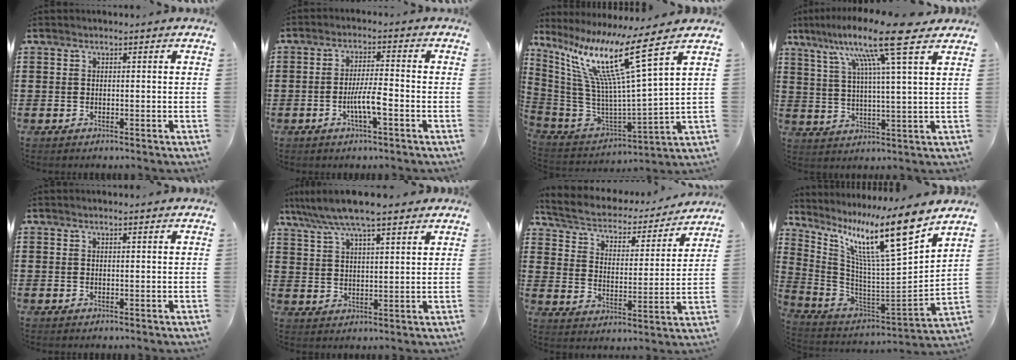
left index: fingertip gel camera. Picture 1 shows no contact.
{"total": 5.1, "force": [-1.8, 0.7, 4.7], "torque": [-0.094, -0.003, -0.037]}
{"total": 15.4, "force": [8.4, 1.2, 12.9], "torque": [-0.295, -0.057, 0.119]}
{"total": 13.3, "force": [8.5, 0.4, 10.2], "torque": [-0.203, -0.019, 0.134]}
{"total": 0.7, "force": [0.5, 0.0, 0.5], "torque": [-0.011, -0.001, 0.010]}
{"total": 7.5, "force": [6.2, 1.1, 4.1], "torque": [-0.097, -0.013, 0.110]}
{"total": 3.5, "force": [3.1, 1.1, 1.1], "torque": [-0.043, -0.027, 0.045]}
{"total": 15.2, "force": [9.8, 1.8, 11.4], "torque": [-0.225, -0.065, 0.151]}